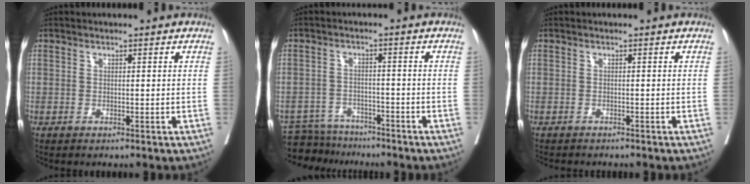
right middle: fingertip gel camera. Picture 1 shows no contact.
{"total": 7.0, "force": [-6.8, 1.7, 0.1], "torque": [-0.002, 0.002, -0.112]}
{"total": 3.8, "force": [-3.4, 0.7, 1.5], "torque": [-0.021, -0.006, -0.043]}